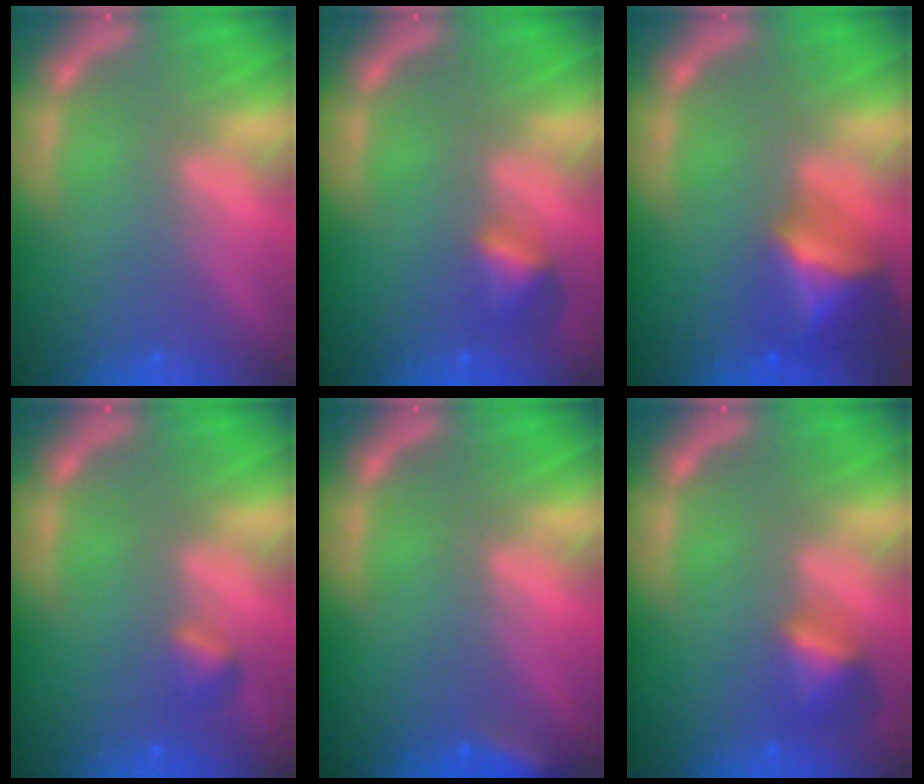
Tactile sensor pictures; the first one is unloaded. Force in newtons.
{"total": 2.4}
{"total": 6.0}
{"total": 1.4}
{"total": 2.4}
{"total": 2.9}